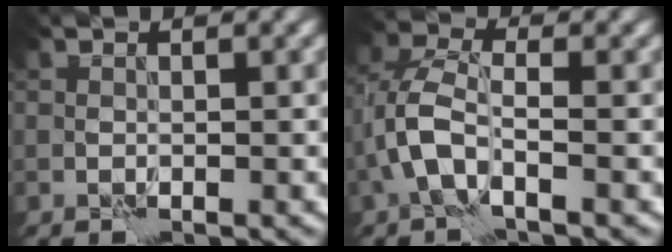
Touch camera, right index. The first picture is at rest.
{"total": 4.1, "force": [-1.1, 2.0, 3.4], "torque": [-0.081, 0.003, -0.030]}